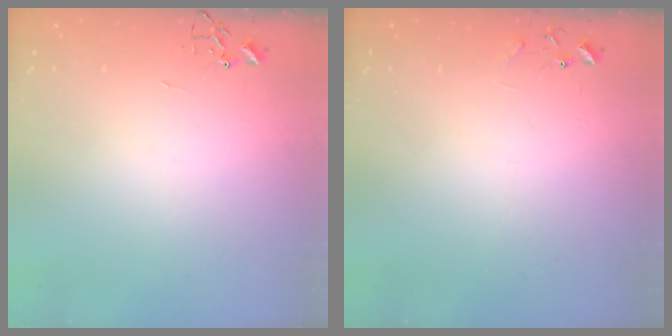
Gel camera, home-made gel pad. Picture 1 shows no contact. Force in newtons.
{"total": 6.4, "press": 6.4, "slide": 0.4}